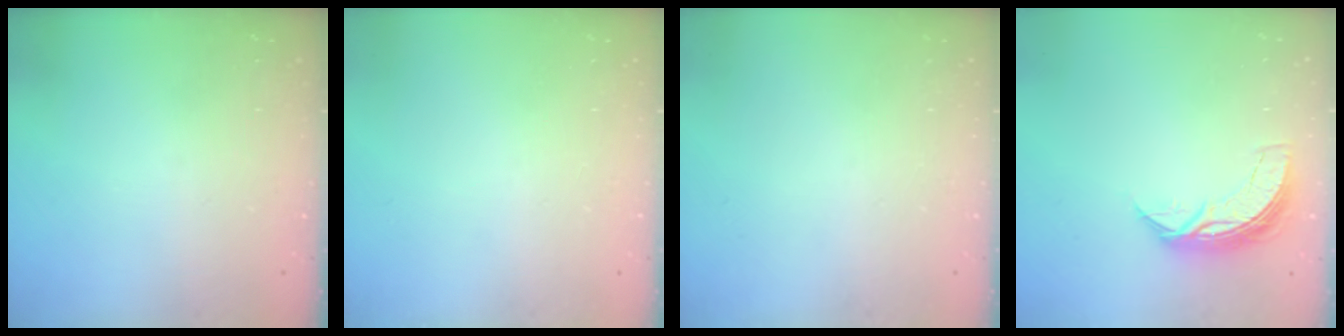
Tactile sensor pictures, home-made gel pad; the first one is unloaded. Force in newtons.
{"total": 0.0}
{"total": 0.0}
{"total": 7.1, "press": 7.1, "slide": 0.4}